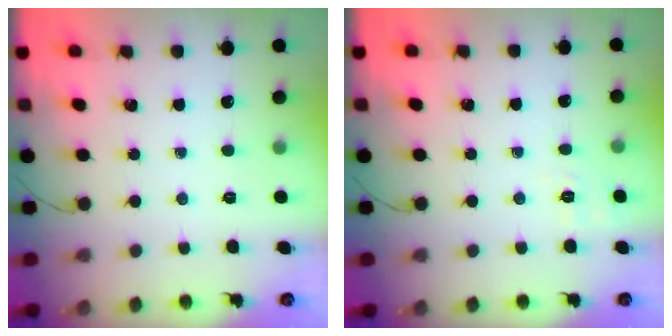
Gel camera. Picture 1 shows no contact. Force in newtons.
{"total": 2.0, "press": 0.8, "slide": 1.8}